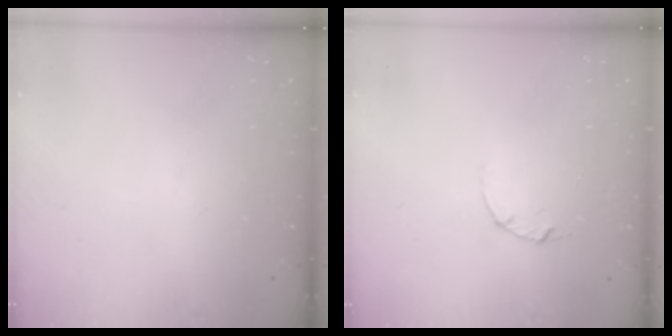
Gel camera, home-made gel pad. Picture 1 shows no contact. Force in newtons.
{"total": 2.1, "press": 2.1, "slide": 0.1}